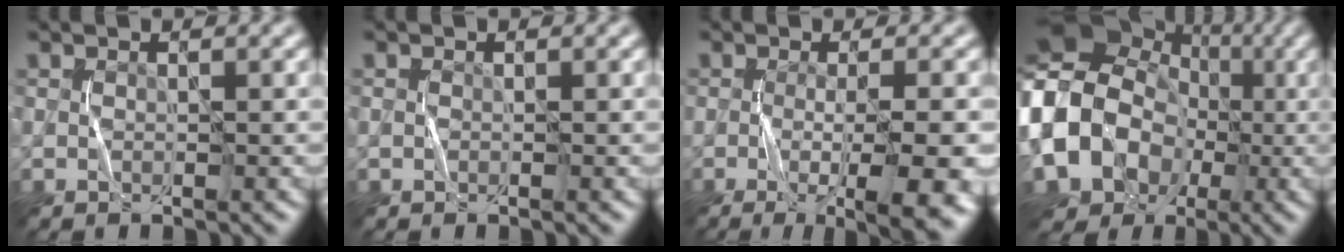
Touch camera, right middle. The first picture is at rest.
{"total": 0.0}
{"total": 6.5, "force": [-2.0, 1.1, 6.1], "torque": [-0.089, -0.018, -0.022]}
{"total": 15.7, "force": [-2.0, 13.5, 7.7], "torque": [-0.164, -0.003, -0.066]}